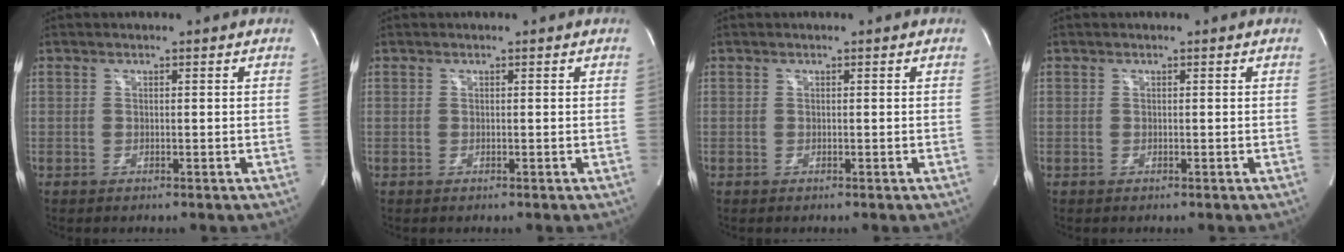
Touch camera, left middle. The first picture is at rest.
{"total": 0.0}
{"total": 0.0}
{"total": 0.0}